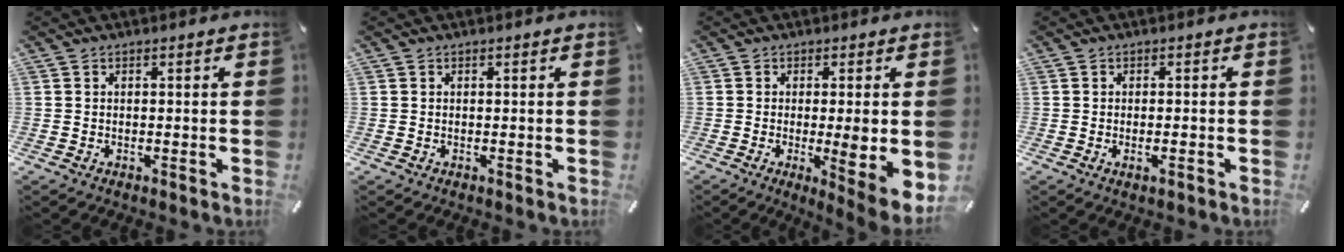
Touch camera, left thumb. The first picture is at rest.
{"total": 0.0}
{"total": 8.5, "force": [-0.5, 1.3, 8.4], "torque": [-0.105, -0.023, -0.005]}
{"total": 1.4, "force": [-0.5, 0.4, 1.3], "torque": [-0.023, 0.000, -0.008]}